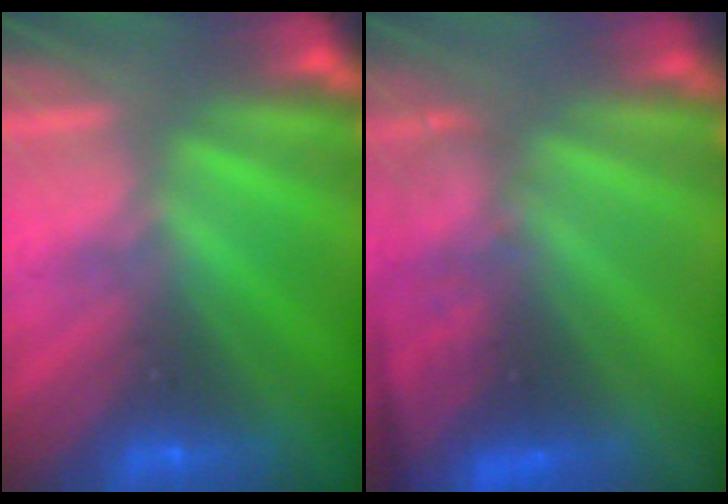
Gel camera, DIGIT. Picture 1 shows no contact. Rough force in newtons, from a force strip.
{"total": 3.3}